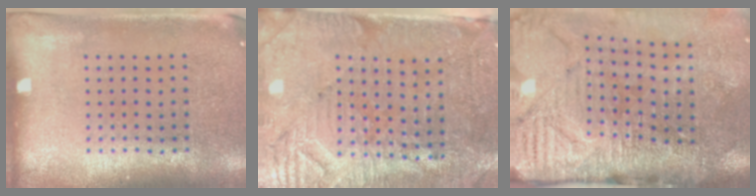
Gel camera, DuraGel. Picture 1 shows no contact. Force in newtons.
{"total": 3.3, "press": 3.0, "slide": 1.3}
{"total": 4.7, "press": 4.0, "slide": 2.5}